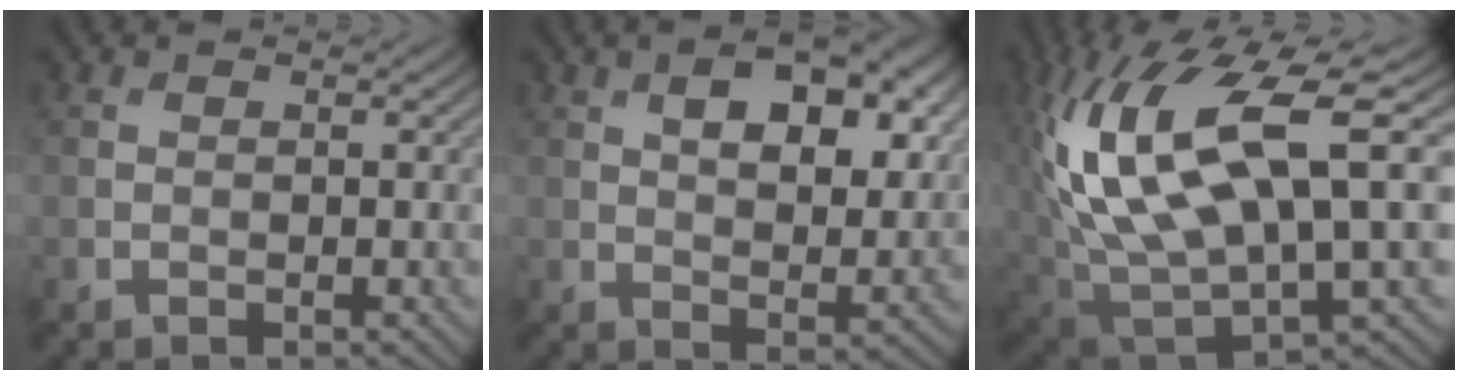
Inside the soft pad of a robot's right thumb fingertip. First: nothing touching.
{"total": 10.5, "force": [3.9, 5.4, 8.1], "torque": [-0.121, 0.005, 0.059]}
{"total": 19.2, "force": [4.2, 8.1, 16.9], "torque": [-0.348, 0.009, 0.078]}